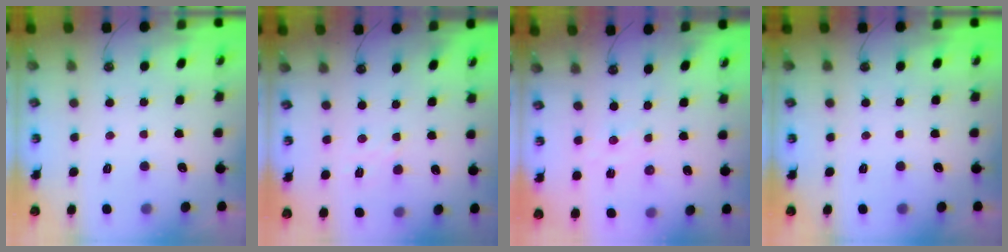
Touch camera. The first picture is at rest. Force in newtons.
{"total": 1.7, "press": 1.6, "slide": 0.4}
{"total": 1.0, "press": 1.0, "slide": 0.2}
{"total": 0.0}